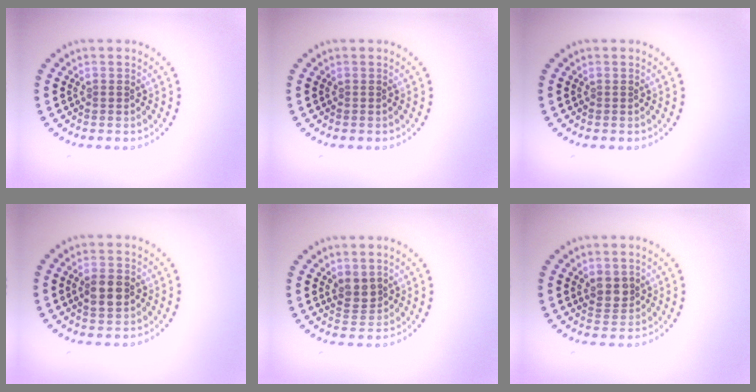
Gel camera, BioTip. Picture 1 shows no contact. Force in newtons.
{"total": 0.0}
{"total": 0.0}
{"total": 2.7, "press": 2.7, "slide": 0.1}
{"total": 2.1, "press": 1.8, "slide": 0.9}
{"total": 2.1, "press": 1.9, "slide": 0.9}